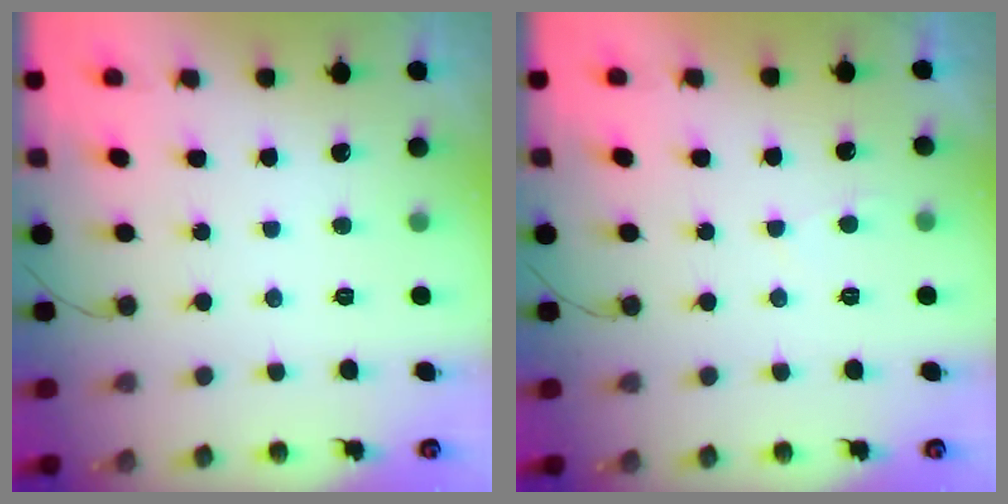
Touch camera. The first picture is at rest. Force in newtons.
{"total": 2.0, "press": 1.9, "slide": 0.3}